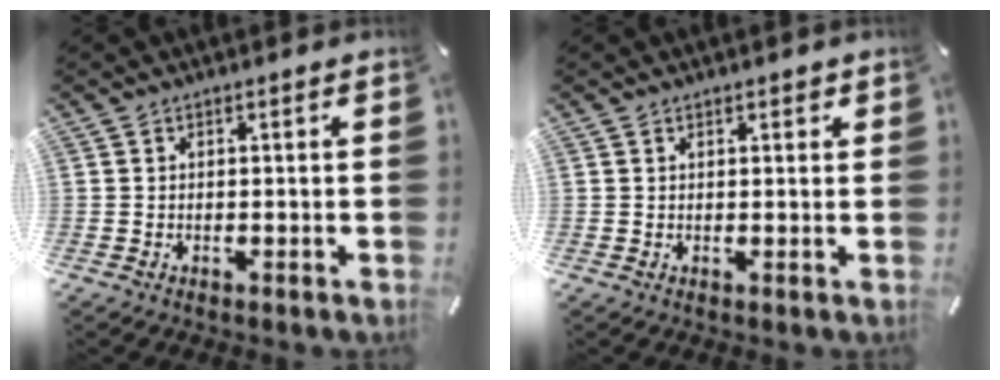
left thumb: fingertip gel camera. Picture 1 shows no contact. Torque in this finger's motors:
{"motor_torque": [0.05, -0.34, -0.15, 0.23, -0.05]}